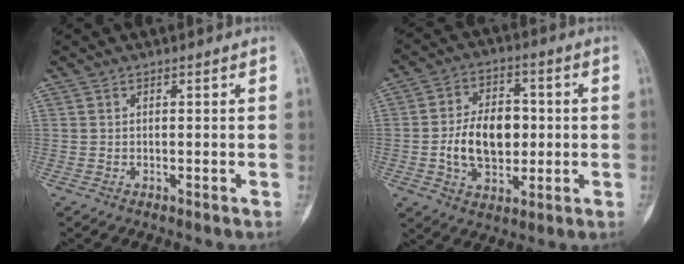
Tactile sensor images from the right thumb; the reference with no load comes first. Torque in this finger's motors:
{"motor_torque": [0.22, 0.17, 0.50, -0.16, 0.11]}